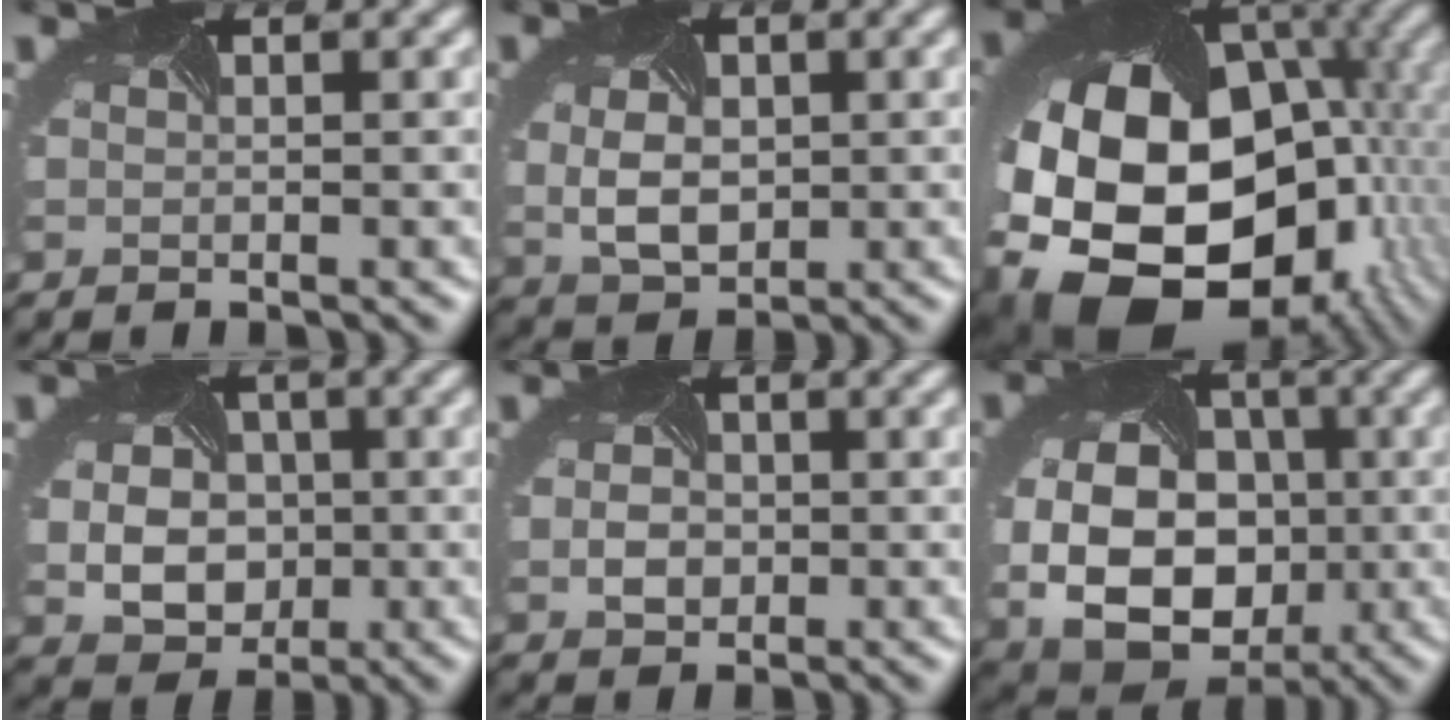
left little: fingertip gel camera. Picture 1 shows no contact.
{"total": 4.2, "force": [0.1, 3.0, 2.9], "torque": [-0.062, -0.008, 0.012]}
{"total": 22.5, "force": [-5.9, 16.5, 14.2], "torque": [-0.276, -0.046, -0.102]}
{"total": 8.2, "force": [-0.2, 6.7, 4.8], "torque": [-0.075, -0.001, -0.011]}
{"total": 2.5, "force": [-0.3, 2.1, 1.4], "torque": [-0.026, -0.004, -0.007]}
{"total": 13.2, "force": [-1.3, 10.2, 8.3], "torque": [-0.138, -0.031, -0.020]}